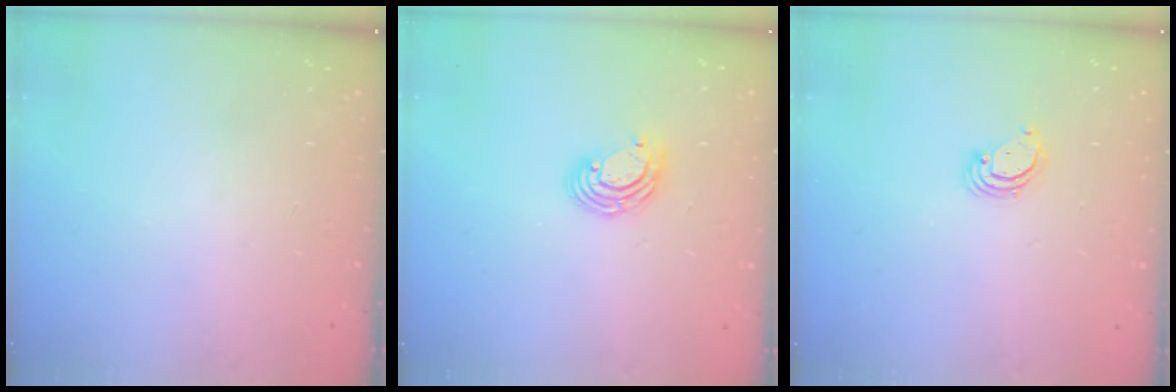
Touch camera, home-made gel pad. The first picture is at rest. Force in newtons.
{"total": 6.5, "press": 6.4, "slide": 0.8}
{"total": 3.1, "press": 3.1, "slide": 0.3}